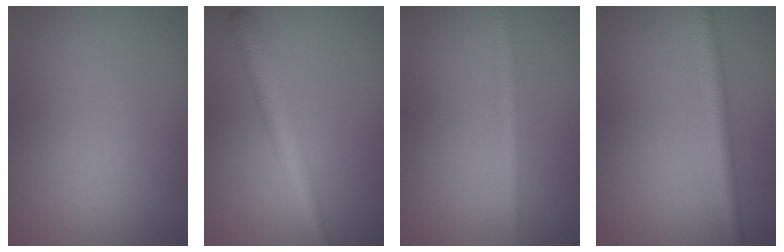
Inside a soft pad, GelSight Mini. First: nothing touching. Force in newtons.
{"total": 3.8, "press": 3.8, "slide": 0.3}
{"total": 2.2, "press": 2.2, "slide": 0.1}
{"total": 3.2, "press": 3.2, "slide": 0.2}